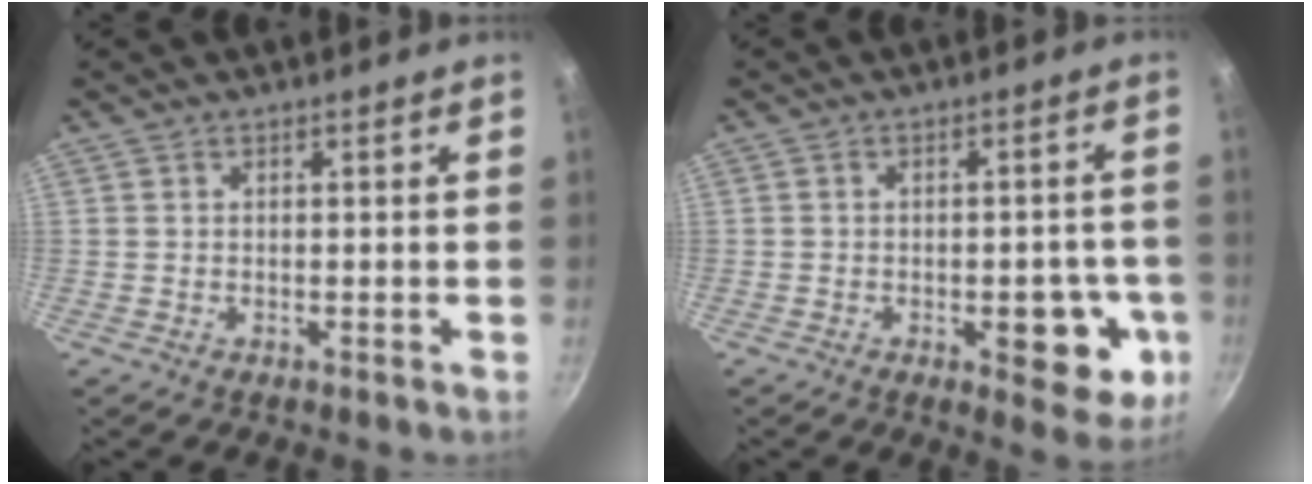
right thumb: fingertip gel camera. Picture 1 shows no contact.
{"total": 10.1, "force": [-3.0, 4.8, 8.4], "torque": [-0.062, 0.009, -0.036]}